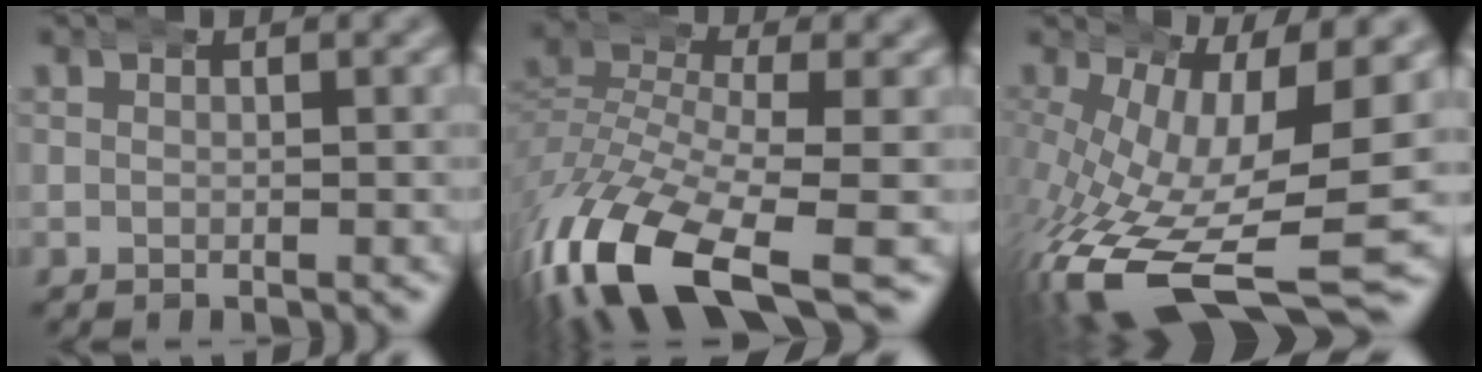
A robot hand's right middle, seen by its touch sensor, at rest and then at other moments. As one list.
[{"total": 10.1, "force": [-4.9, 5.0, 7.4], "torque": [-0.180, -0.044, -0.060]}, {"total": 14.3, "force": [-6.8, 6.5, 10.8], "torque": [-0.211, -0.066, -0.077]}]